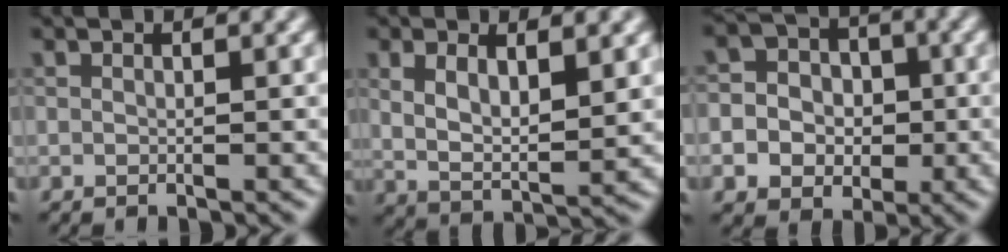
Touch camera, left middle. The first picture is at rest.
{"total": 4.9, "force": [2.1, 2.1, 3.9], "torque": [-0.084, -0.019, 0.035]}
{"total": 8.2, "force": [-1.5, 7.7, 2.4], "torque": [-0.041, -0.004, -0.054]}